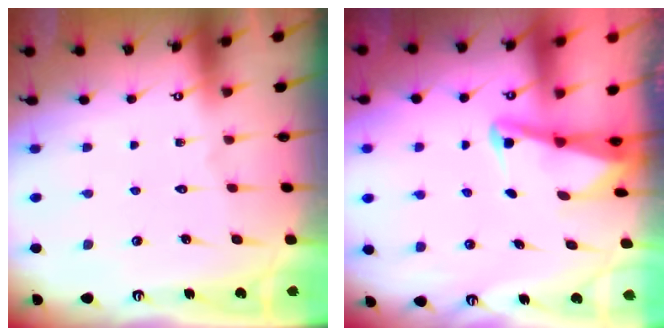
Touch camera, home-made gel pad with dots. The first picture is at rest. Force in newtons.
{"total": 2.6, "press": 2.5, "slide": 0.6}